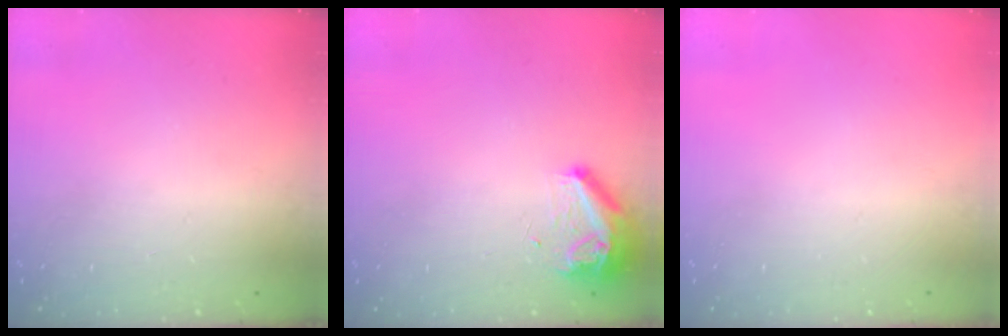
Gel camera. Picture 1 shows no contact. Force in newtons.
{"total": 8.4, "press": 8.4, "slide": 0.9}
{"total": 0.0}